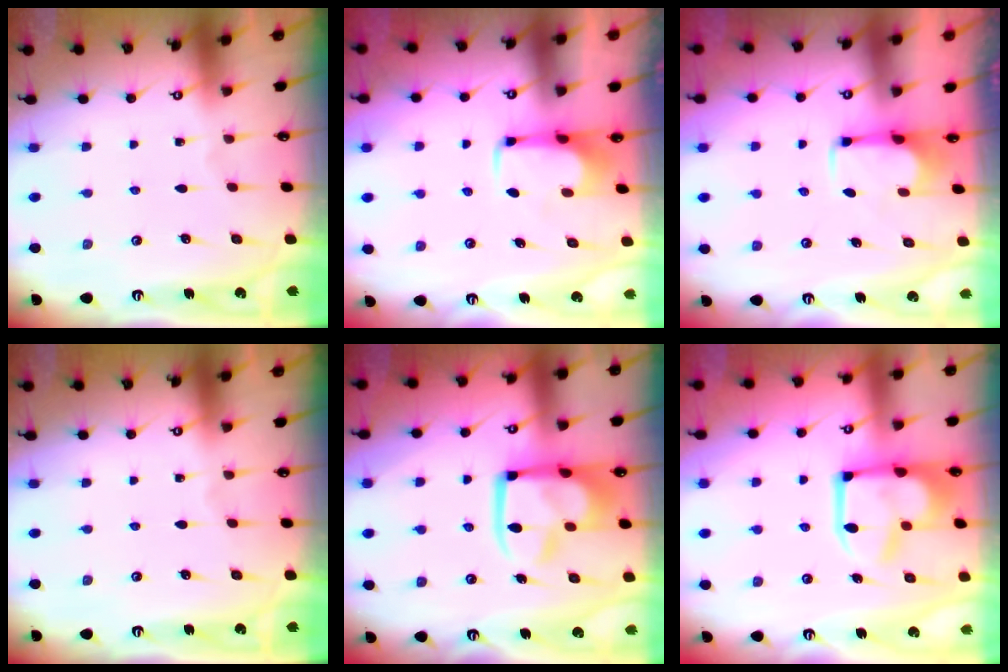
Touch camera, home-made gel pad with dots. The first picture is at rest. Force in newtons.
{"total": 2.0, "press": 1.9, "slide": 0.4}
{"total": 2.6, "press": 2.5, "slide": 0.9}
{"total": 0.0}
{"total": 15.9, "press": 15.8, "slide": 1.8}
{"total": 12.3, "press": 12.2, "slide": 1.1}